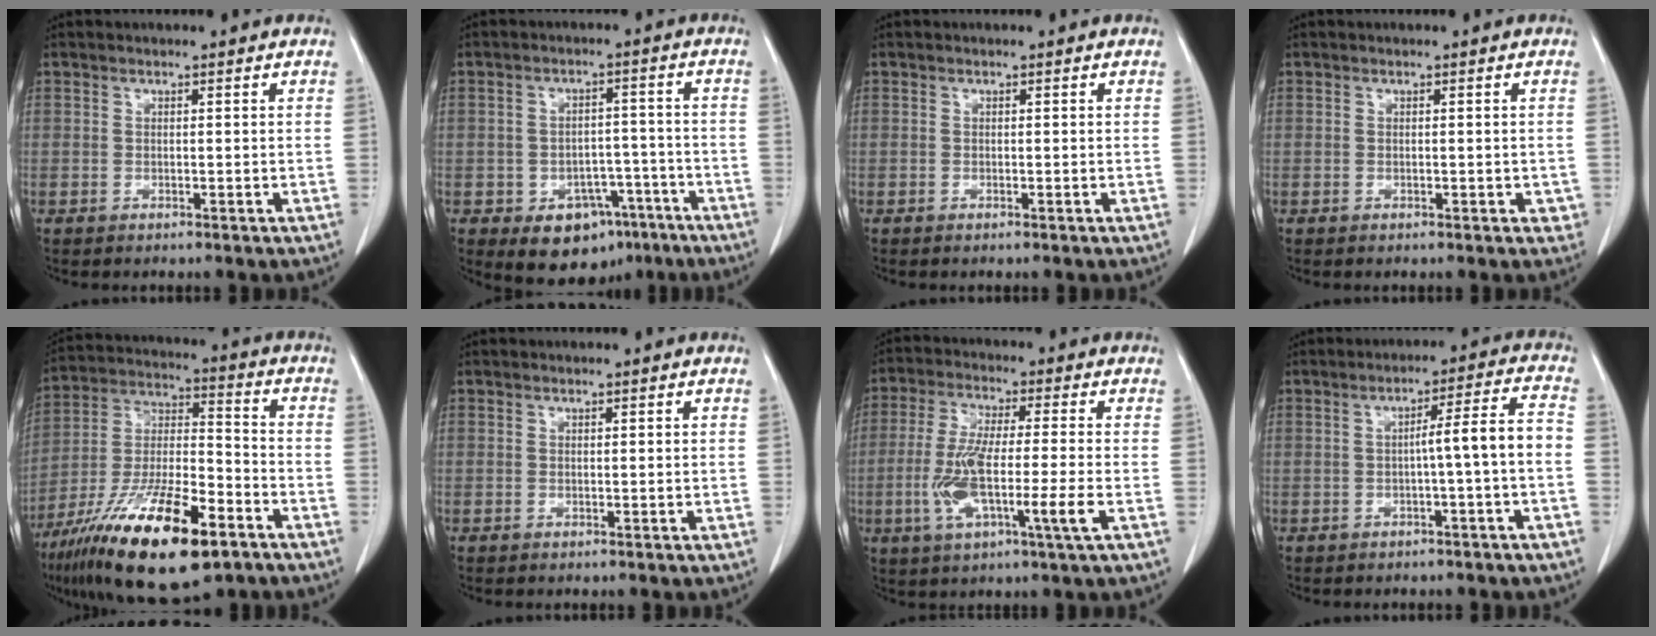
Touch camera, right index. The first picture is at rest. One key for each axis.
{"total": 9.2, "fx": -5.2, "fy": 6.1, "fz": 4.5, "tx": -0.052, "ty": 0.021, "tz": -0.064}
{"total": 0.0}
{"total": 1.6, "fx": -0.3, "fy": 1.0, "fz": 1.2, "tx": -0.002, "ty": 0.004, "tz": -0.001}
{"total": 22.0, "fx": -12.9, "fy": 5.5, "fz": 16.9, "tx": -0.313, "ty": -0.027, "tz": -0.224}
{"total": 0.0}
{"total": 11.5, "fx": -2.8, "fy": 0.5, "fz": 11.2, "tx": -0.215, "ty": -0.011, "tz": -0.053}
{"total": 6.1, "fx": -1.3, "fy": -0.7, "fz": 5.9, "tx": -0.084, "ty": 0.019, "tz": -0.017}